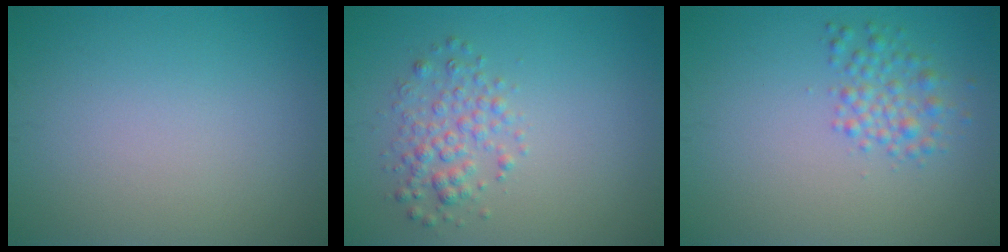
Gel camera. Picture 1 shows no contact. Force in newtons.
{"total": 2.6, "press": 2.6, "slide": 0.0}
{"total": 2.3, "press": 2.3, "slide": 0.1}